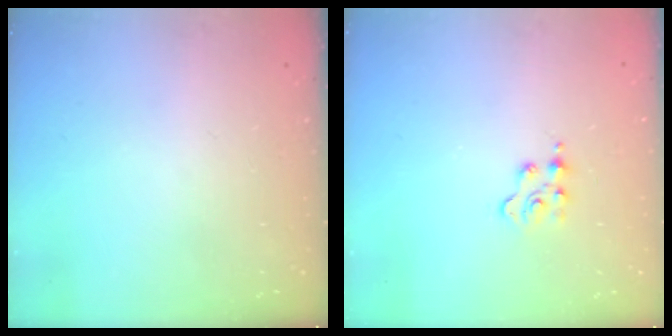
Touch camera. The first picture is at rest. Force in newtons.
{"total": 2.4, "press": 2.3, "slide": 0.5}